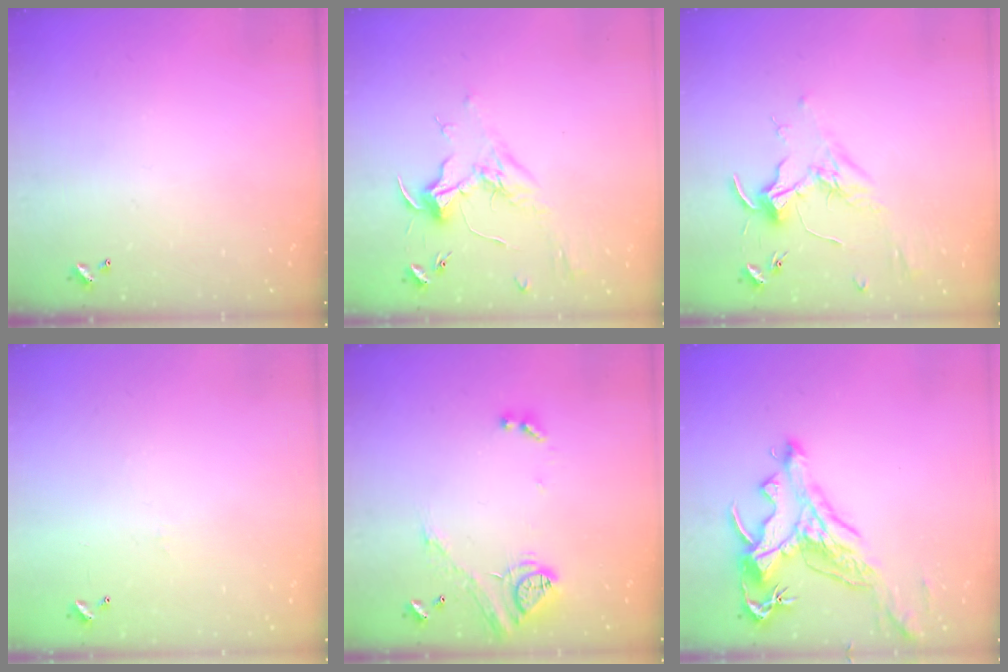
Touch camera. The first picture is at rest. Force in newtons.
{"total": 1.8, "press": 1.7, "slide": 0.7}
{"total": 1.8, "press": 1.6, "slide": 0.7}
{"total": 6.5, "press": 6.4, "slide": 0.7}
{"total": 15.6, "press": 15.6, "slide": 1.1}
{"total": 2.2, "press": 1.7, "slide": 1.3}